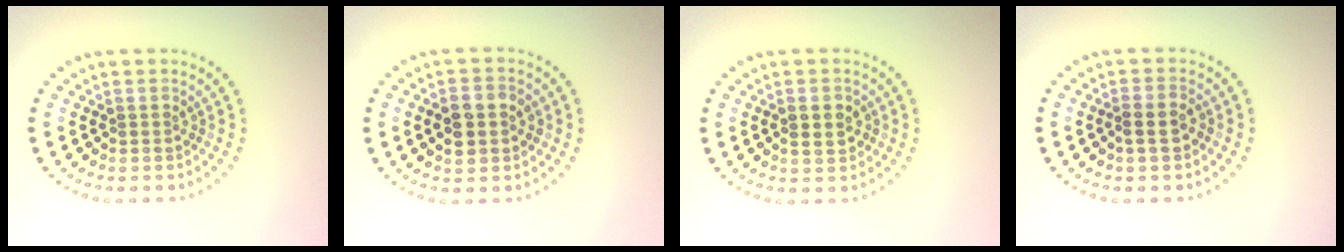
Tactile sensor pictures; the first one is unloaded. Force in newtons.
{"total": 3.9, "press": 3.9, "slide": 0.2}
{"total": 1.9, "press": 1.9, "slide": 0.1}
{"total": 1.6, "press": 1.4, "slide": 0.8}